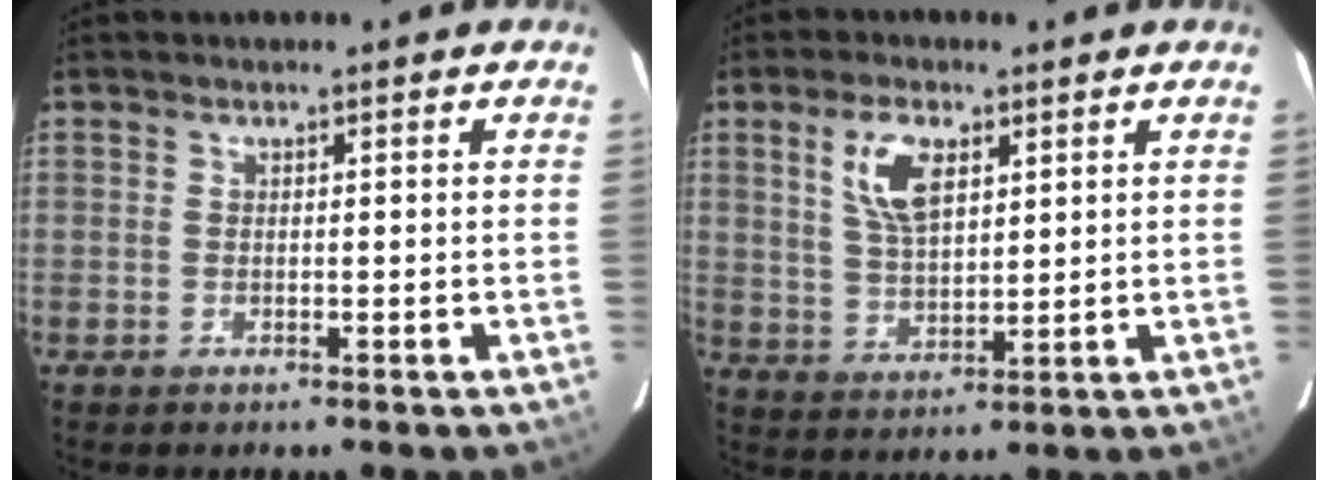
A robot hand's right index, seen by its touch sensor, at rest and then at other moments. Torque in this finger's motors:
{"motor_torque": [0.29, 0.07, 0.19, 0.12]}